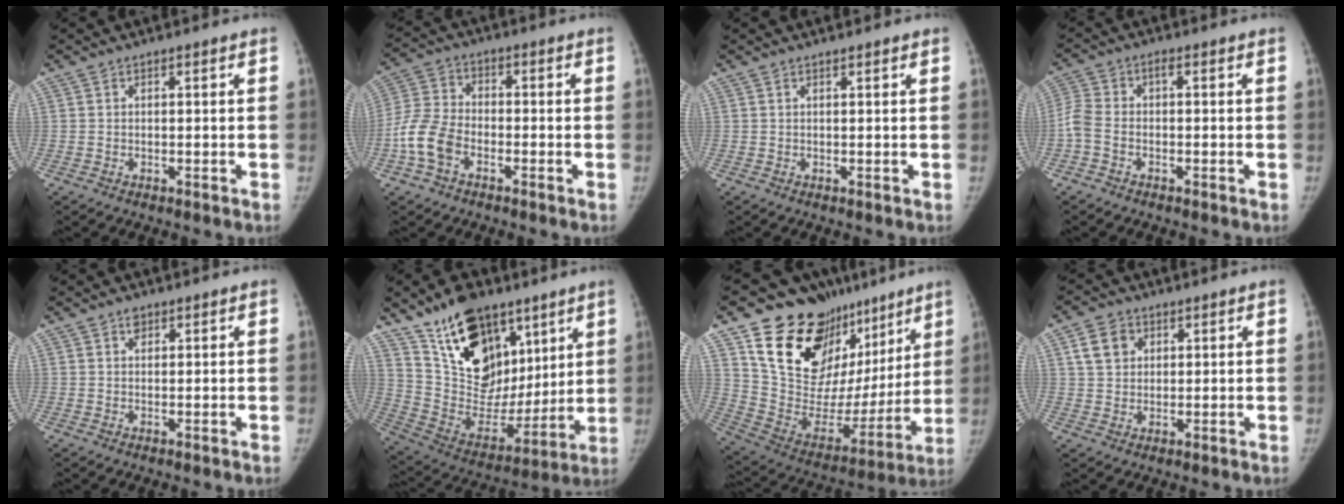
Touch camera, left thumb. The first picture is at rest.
{"total": 8.8, "force": [-3.7, 5.7, 5.6], "torque": [-0.117, 0.025, -0.078]}
{"total": 0.8, "force": [0.8, 0.1, 0.3], "torque": [-0.001, 0.005, 0.012]}
{"total": 4.8, "force": [-1.6, 2.6, 3.7], "torque": [-0.096, 0.023, -0.041]}
{"total": 1.5, "force": [0.9, 1.0, 0.6], "torque": [0.001, -0.003, 0.012]}
{"total": 23.1, "force": [14.1, 13.6, 12.1], "torque": [-0.153, -0.053, 0.254]}
{"total": 30.1, "force": [17.3, 17.9, 17.0], "torque": [-0.219, -0.043, 0.291]}
{"total": 5.9, "force": [2.2, 4.7, 2.7], "torque": [-0.027, -0.002, 0.041]}